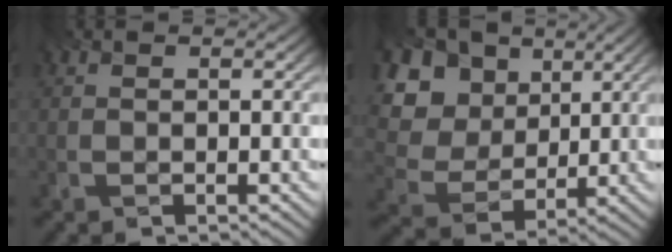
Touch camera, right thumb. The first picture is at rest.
{"total": 14.7, "force": [5.1, 12.0, 6.8], "torque": [-0.237, 0.033, 0.124]}